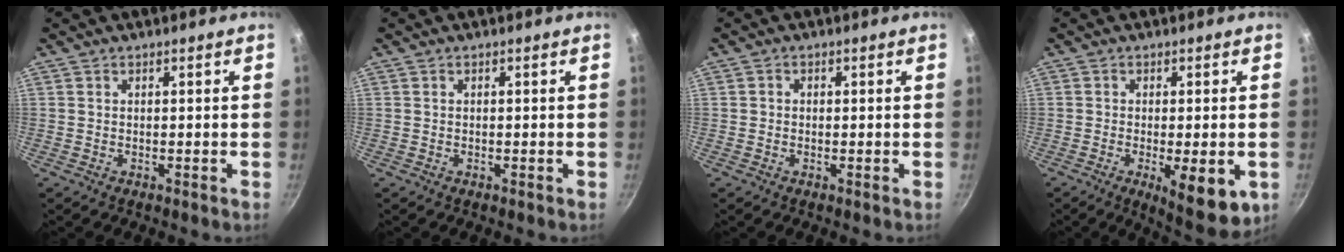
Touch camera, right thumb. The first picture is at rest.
{"total": 0.0}
{"total": 0.8, "force": [-0.1, 0.7, 0.3], "torque": [0.001, 0.002, -0.005]}
{"total": 10.4, "force": [-3.4, 3.5, 9.2], "torque": [-0.124, -0.014, -0.042]}